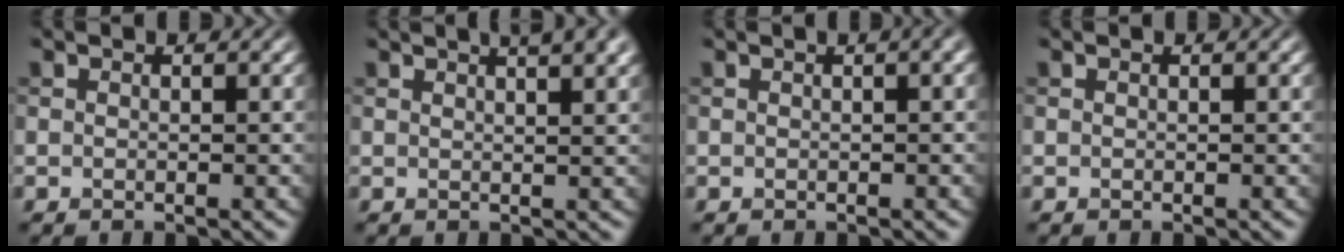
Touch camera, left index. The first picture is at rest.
{"total": 6.4, "force": [4.0, 2.4, 4.4], "torque": [-0.023, 0.037, 0.020]}
{"total": 3.3, "force": [1.1, 1.3, 2.9], "torque": [-0.018, 0.014, 0.009]}
{"total": 0.0}